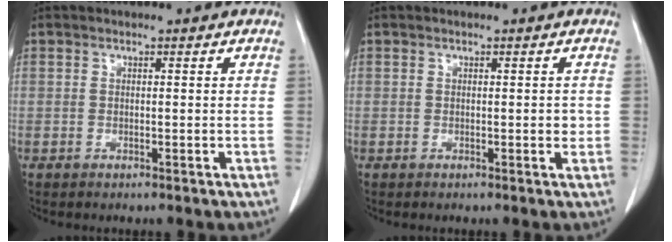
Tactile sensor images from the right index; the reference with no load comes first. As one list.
[{"total": 0.9, "force": [-0.1, 0.4, 0.9], "torque": [-0.010, 0.001, 0.000]}]